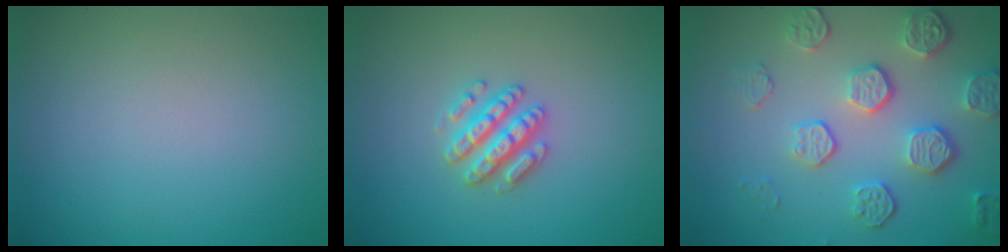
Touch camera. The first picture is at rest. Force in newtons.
{"total": 3.0, "press": 2.9, "slide": 0.6}
{"total": 5.4, "press": 4.2, "slide": 3.3}